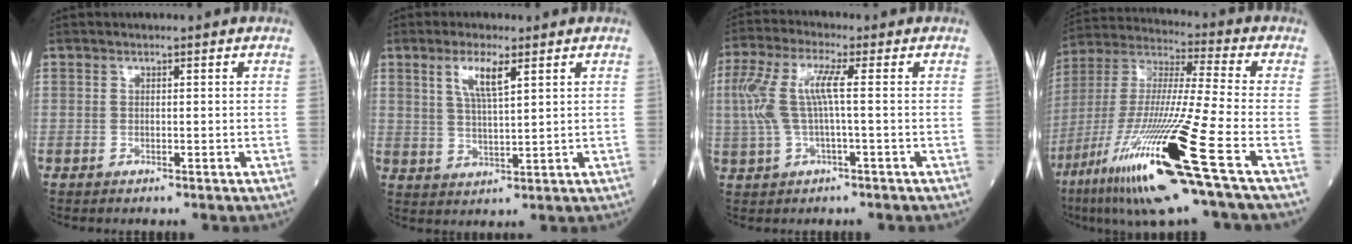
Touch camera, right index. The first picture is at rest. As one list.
[{"total": 5.4, "force": [2.7, 0.9, 4.6], "torque": [-0.094, 0.000, 0.053]}, {"total": 7.5, "force": [0.5, 1.4, 7.4], "torque": [-0.179, 0.024, 0.008]}, {"total": 22.7, "force": [-10.8, -0.2, 20.0], "torque": [-0.406, -0.054, -0.204]}]